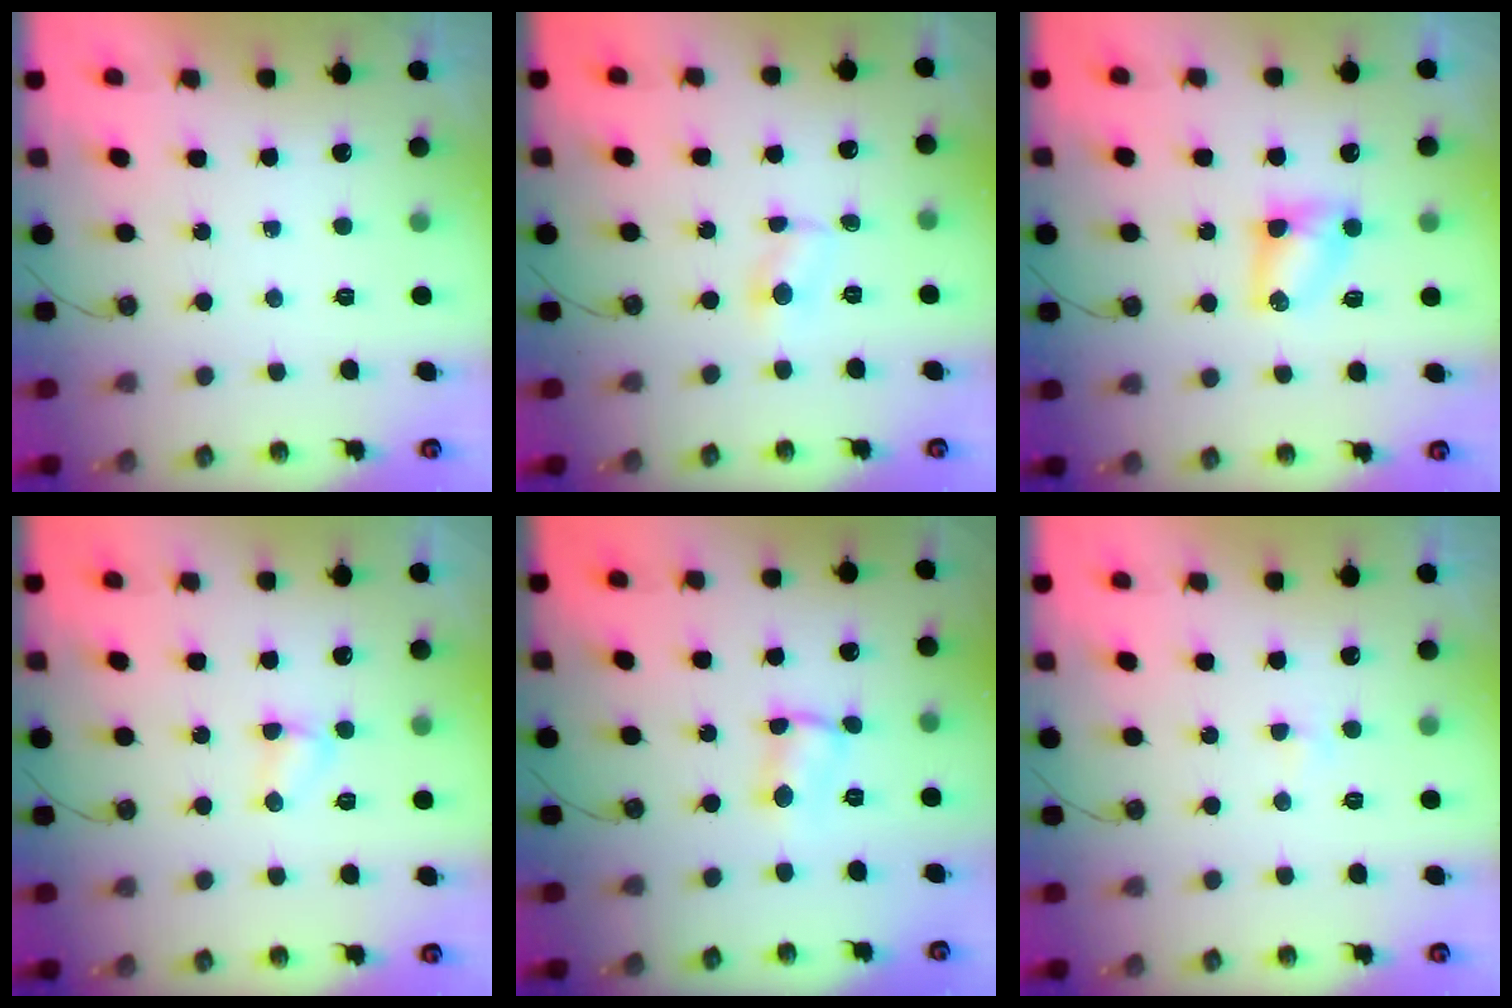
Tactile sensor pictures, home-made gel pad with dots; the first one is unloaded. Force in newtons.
{"total": 2.3, "press": 2.3, "slide": 0.2}
{"total": 4.6, "press": 4.5, "slide": 0.4}
{"total": 3.3, "press": 3.3, "slide": 0.2}
{"total": 2.0, "press": 2.0, "slide": 0.1}
{"total": 2.1, "press": 2.1, "slide": 0.3}